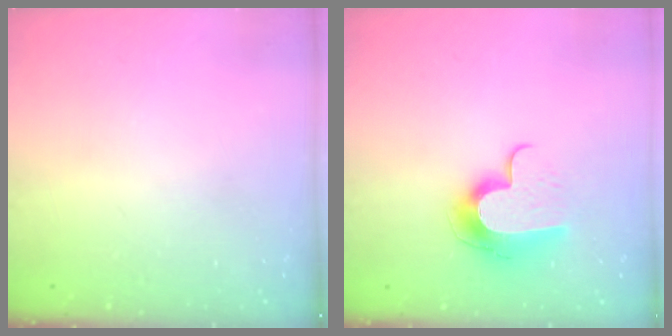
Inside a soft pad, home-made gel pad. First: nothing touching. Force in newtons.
{"total": 10.7, "press": 10.7, "slide": 0.8}